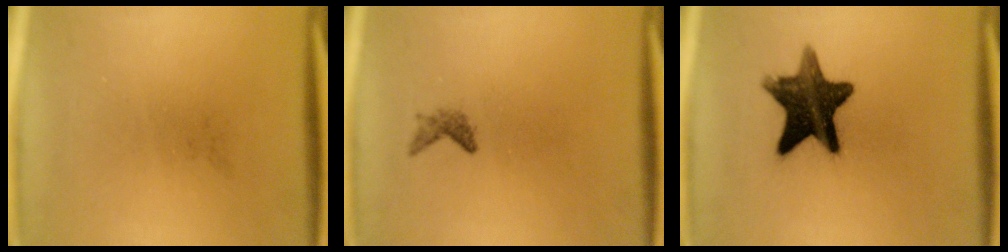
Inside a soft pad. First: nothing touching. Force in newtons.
{"total": 1.1}
{"total": 13.0}